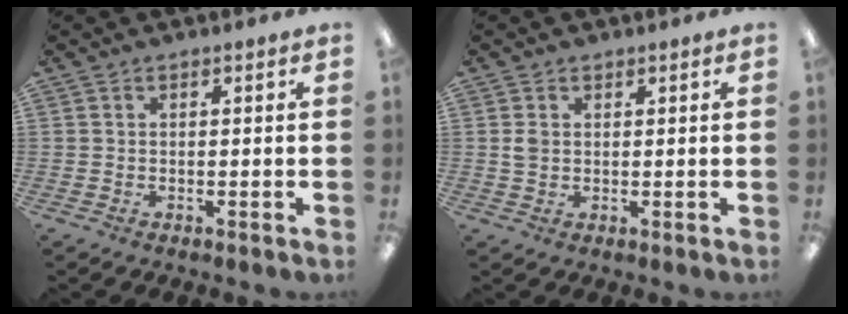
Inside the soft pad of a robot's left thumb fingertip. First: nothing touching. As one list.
[{"total": 2.2, "force": [0.8, 1.7, 1.1], "torque": [-0.015, 0.000, 0.013]}]